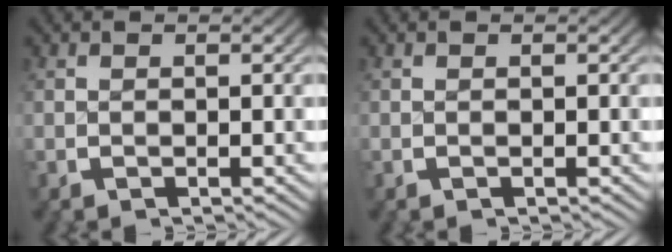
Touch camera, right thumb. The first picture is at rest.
{"total": 0.0}